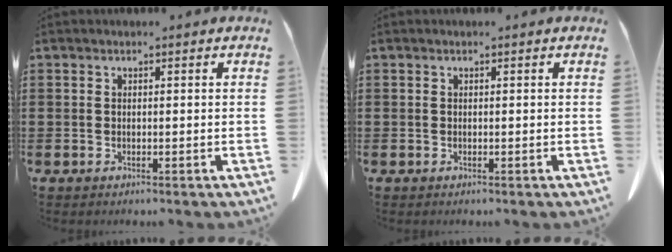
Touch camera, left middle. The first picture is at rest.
{"total": 0.0}